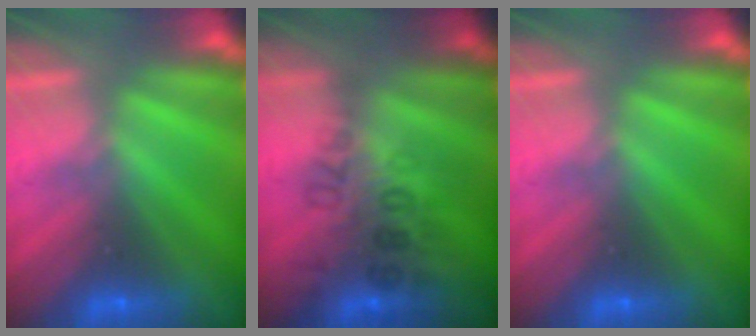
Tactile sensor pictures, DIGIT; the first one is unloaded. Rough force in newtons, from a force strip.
{"total": 2.8}
{"total": 0.0}